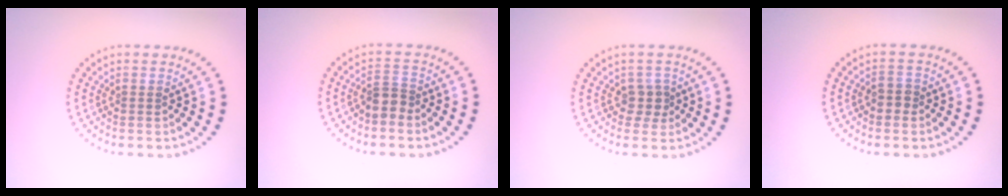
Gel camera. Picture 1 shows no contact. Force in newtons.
{"total": 1.8, "press": 1.4, "slide": 1.2}
{"total": 1.8, "press": 1.4, "slide": 1.1}
{"total": 1.4, "press": 1.3, "slide": 0.4}